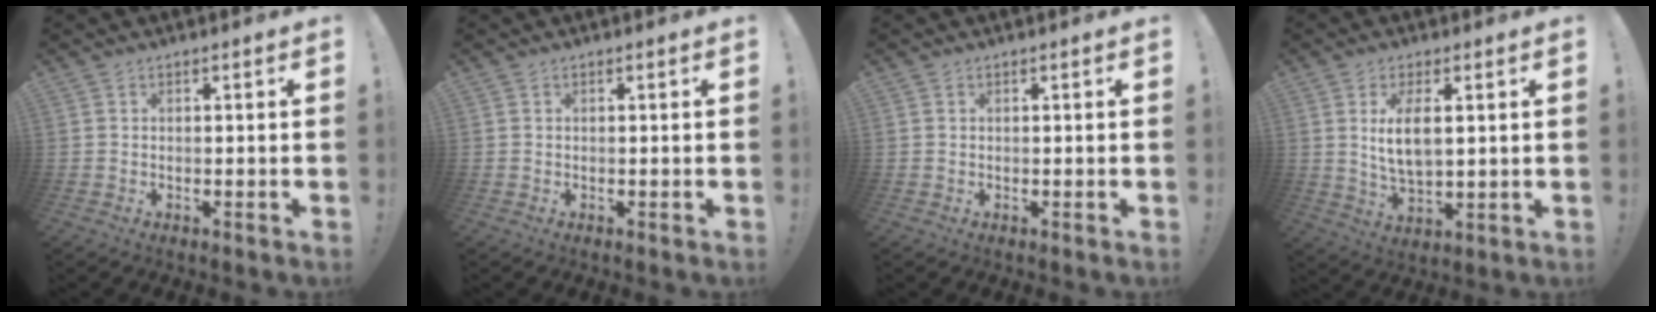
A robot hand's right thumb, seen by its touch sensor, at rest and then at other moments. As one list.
[{"total": 0.0}, {"total": 0.0}, {"total": 8.0, "force": [2.2, 3.4, 6.9], "torque": [-0.115, -0.014, 0.032]}]